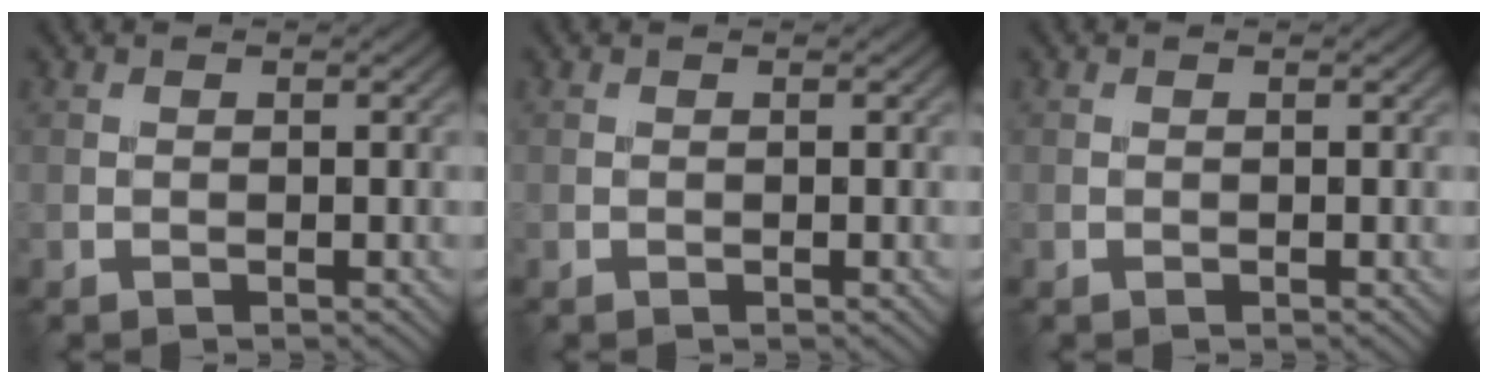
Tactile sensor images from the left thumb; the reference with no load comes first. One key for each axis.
{"total": 0.0}
{"total": 0.0}